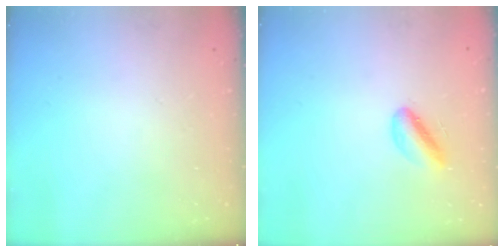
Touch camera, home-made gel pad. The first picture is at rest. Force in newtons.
{"total": 5.0, "press": 4.7, "slide": 1.9}